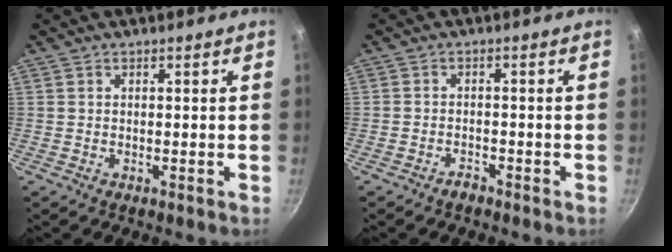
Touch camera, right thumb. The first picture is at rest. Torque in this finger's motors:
{"motor_torque": [0.23, 0.50, -0.46, 0.03, 0.00]}